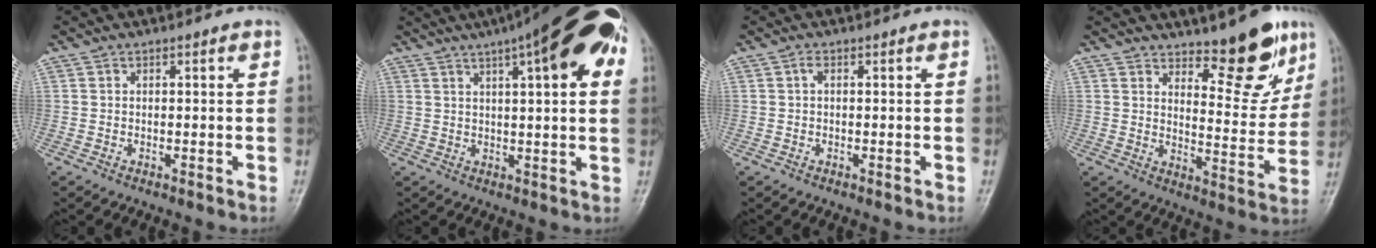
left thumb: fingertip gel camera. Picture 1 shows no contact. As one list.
[{"total": 20.1, "force": [8.7, 5.2, 17.3], "torque": [-0.240, 0.022, 0.118]}, {"total": 0.9, "force": [0.1, 0.6, 0.7], "torque": [-0.010, 0.002, -0.004]}, {"total": 11.6, "force": [8.2, 4.2, 7.0], "torque": [-0.057, -0.067, 0.129]}]